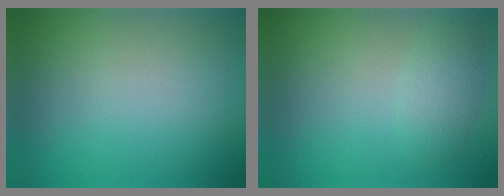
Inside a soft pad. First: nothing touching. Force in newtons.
{"total": 2.0, "press": 2.0, "slide": 0.1}